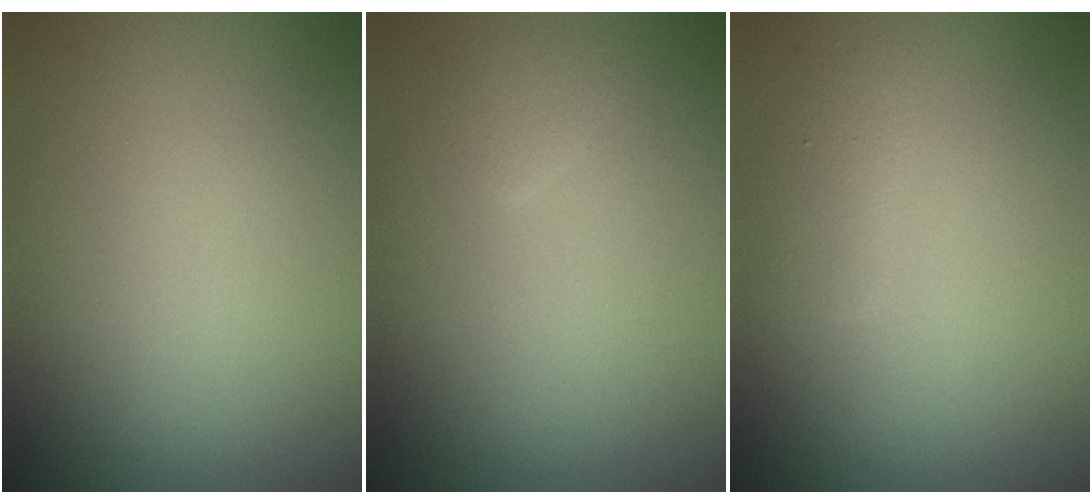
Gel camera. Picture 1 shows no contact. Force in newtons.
{"total": 1.2, "press": 1.2, "slide": 0.1}
{"total": 1.5, "press": 1.5, "slide": 0.1}